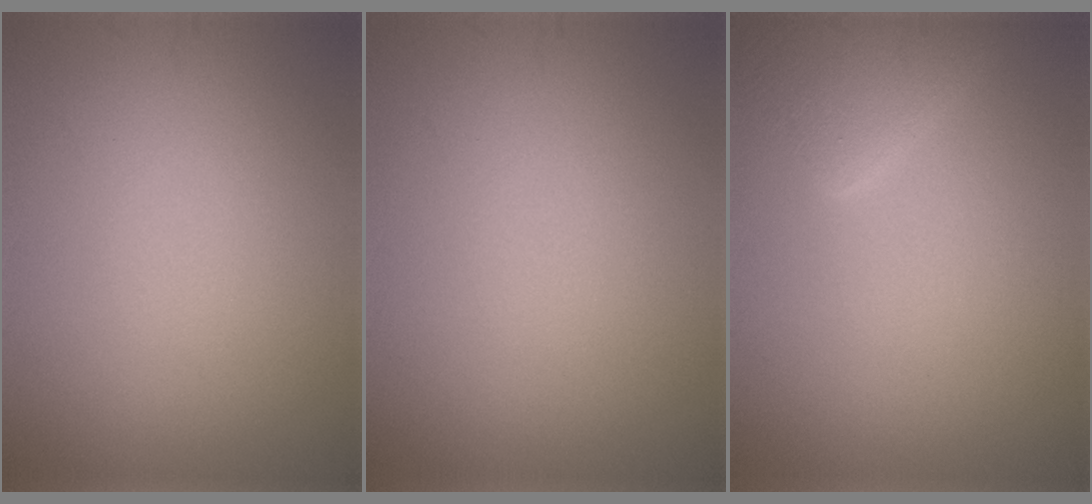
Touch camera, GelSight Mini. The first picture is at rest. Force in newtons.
{"total": 0.0}
{"total": 3.5, "press": 3.5, "slide": 0.2}